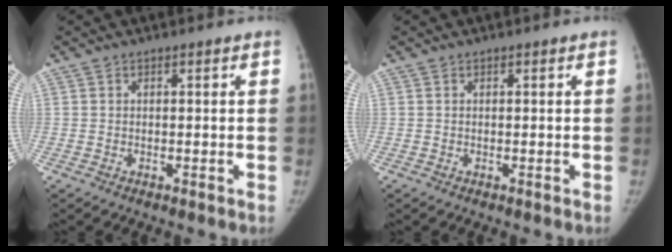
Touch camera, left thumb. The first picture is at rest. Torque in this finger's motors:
{"motor_torque": [0.08, 0.01, 0.31, -0.23, 0.01]}